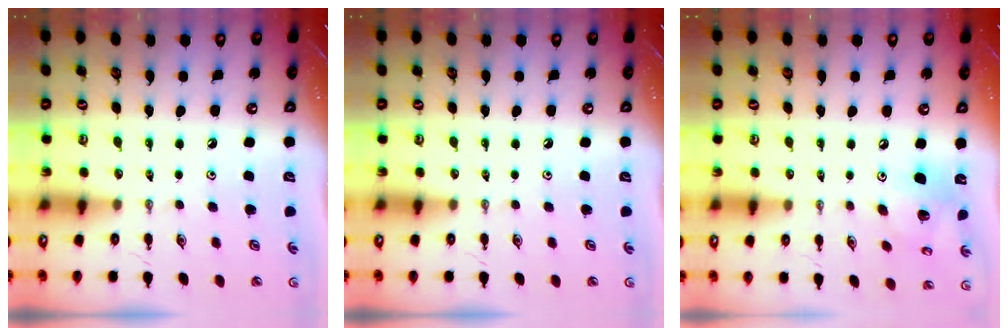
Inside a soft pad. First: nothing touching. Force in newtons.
{"total": 0.0}
{"total": 13.4, "press": 13.0, "slide": 3.0}